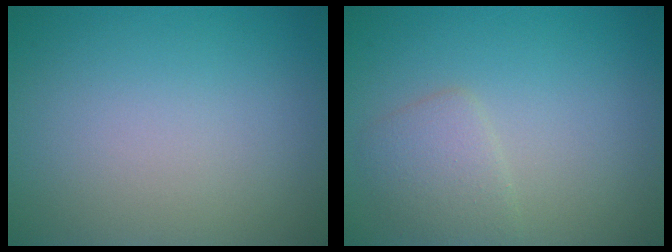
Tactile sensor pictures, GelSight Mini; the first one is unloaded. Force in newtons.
{"total": 2.3, "press": 2.3, "slide": 0.0}